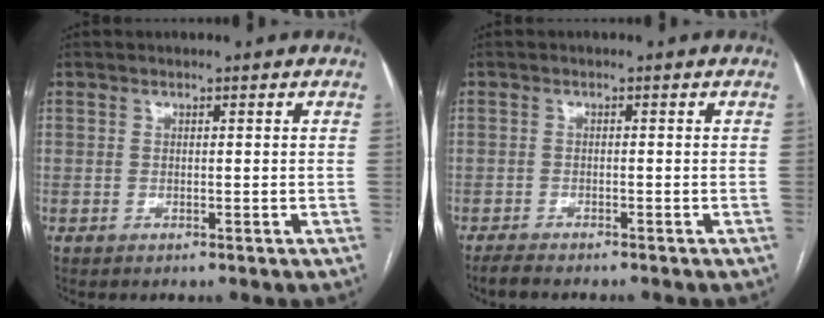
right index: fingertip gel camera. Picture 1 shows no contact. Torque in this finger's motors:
{"motor_torque": [-0.40, -0.47, -0.23, -0.01]}